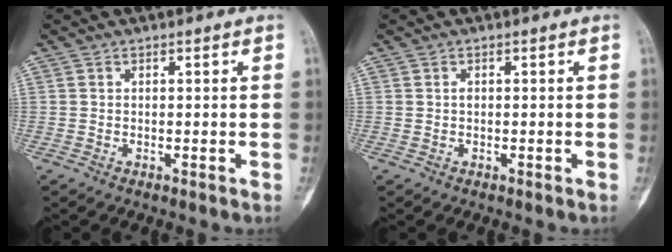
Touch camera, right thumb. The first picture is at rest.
{"total": 0.6, "force": [0.0, 0.4, 0.4], "torque": [-0.007, 0.001, -0.001]}